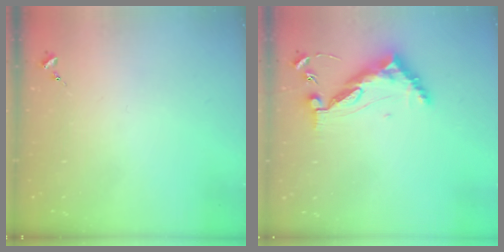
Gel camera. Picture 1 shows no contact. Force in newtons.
{"total": 10.3, "press": 10.2, "slide": 1.0}